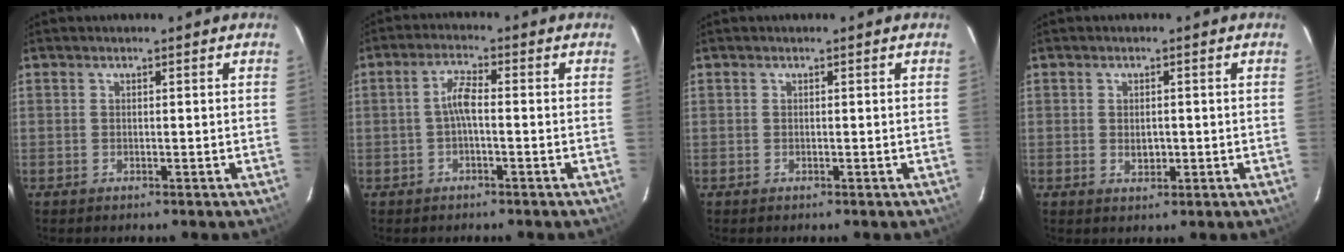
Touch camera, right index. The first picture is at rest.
{"total": 3.3, "force": [-0.8, 0.7, 3.1], "torque": [-0.066, 0.011, -0.016]}
{"total": 0.0}
{"total": 2.3, "force": [-0.2, 1.6, 1.7], "torque": [-0.027, 0.001, 0.000]}